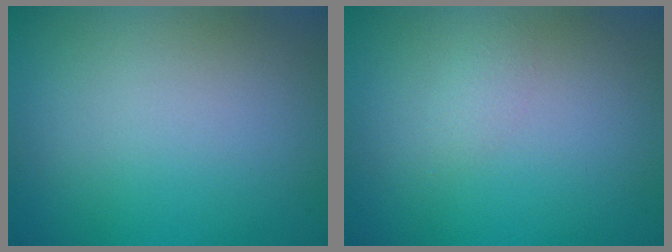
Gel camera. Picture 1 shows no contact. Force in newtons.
{"total": 0.8, "press": 0.8, "slide": 0.0}